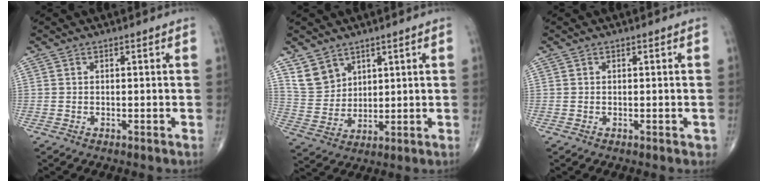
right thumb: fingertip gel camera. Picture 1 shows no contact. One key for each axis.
{"total": 6.8, "fx": 4.7, "fy": 4.6, "fz": 1.7, "tx": -0.013, "ty": -0.029, "tz": 0.104}
{"total": 0.6, "fx": 0.0, "fy": 0.5, "fz": 0.4, "tx": 0.000, "ty": 0.001, "tz": -0.001}